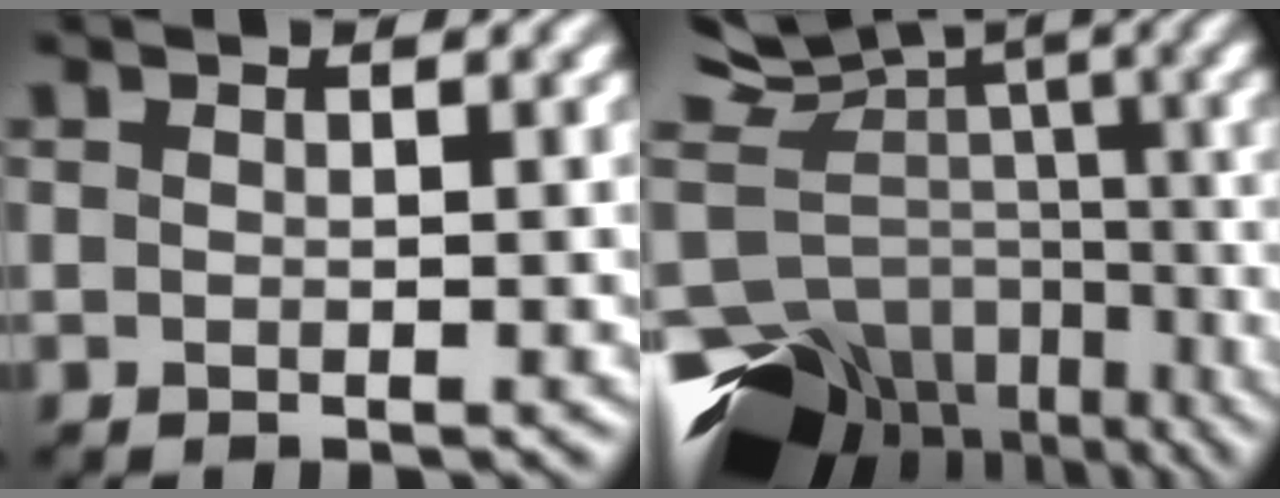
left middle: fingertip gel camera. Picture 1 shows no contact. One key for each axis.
{"total": 14.3, "fx": -5.5, "fy": 9.9, "fz": 8.6, "tx": -0.186, "ty": -0.001, "tz": -0.040}